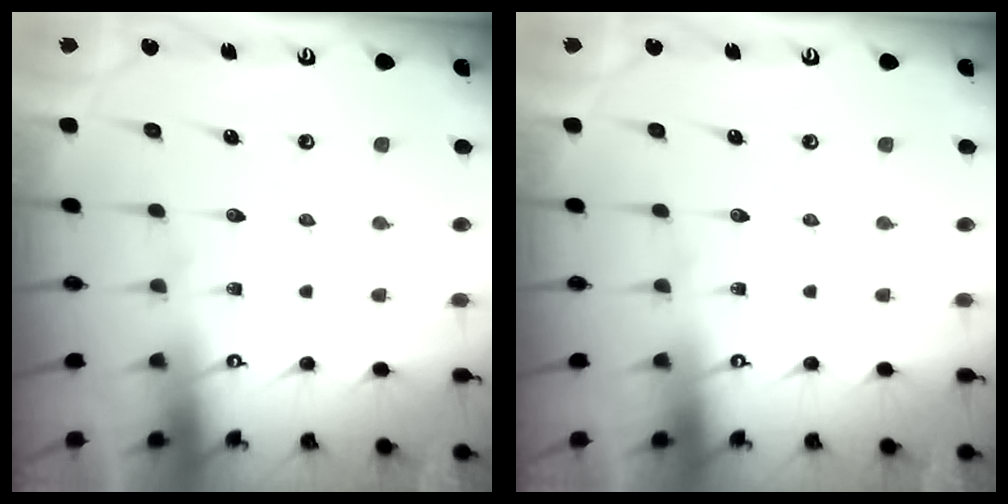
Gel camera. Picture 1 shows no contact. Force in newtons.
{"total": 0.0}